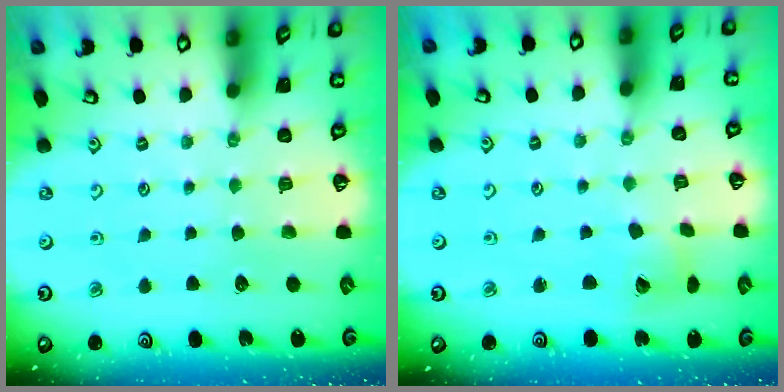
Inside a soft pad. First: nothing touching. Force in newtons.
{"total": 6.4, "press": 6.4, "slide": 0.9}